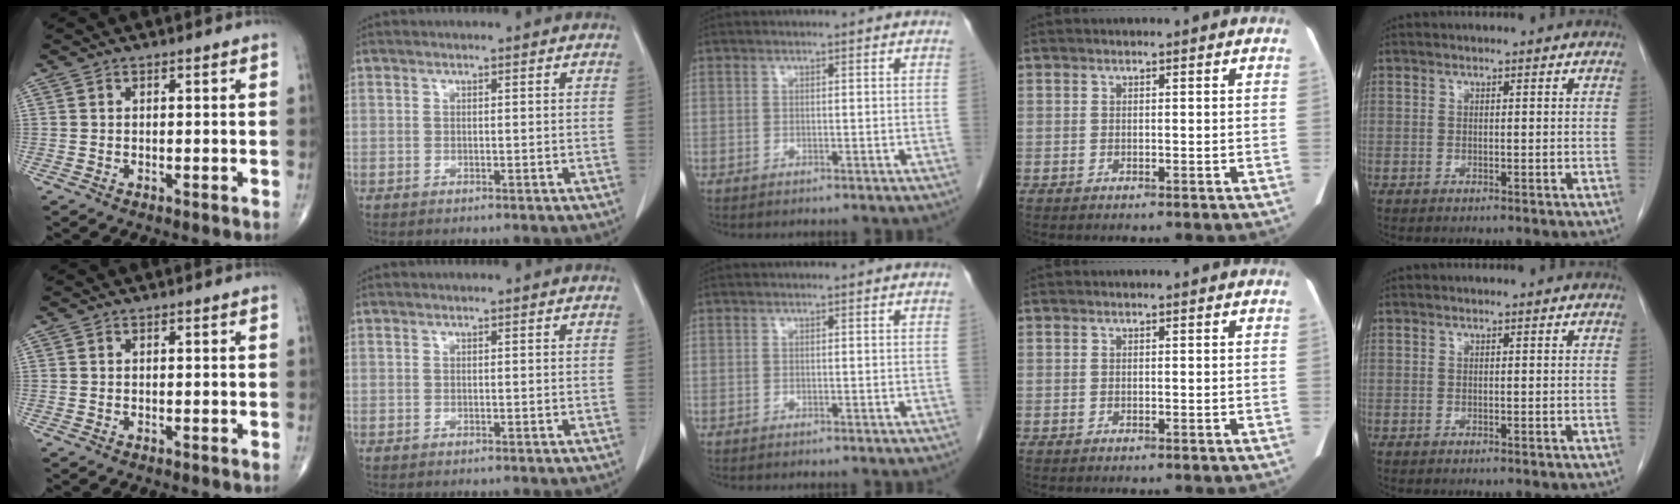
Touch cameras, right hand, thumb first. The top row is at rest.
{}